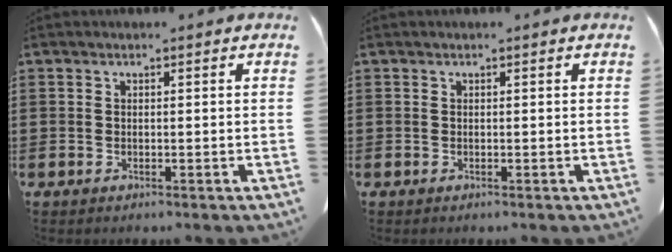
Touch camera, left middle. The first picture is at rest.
{"total": 0.0}